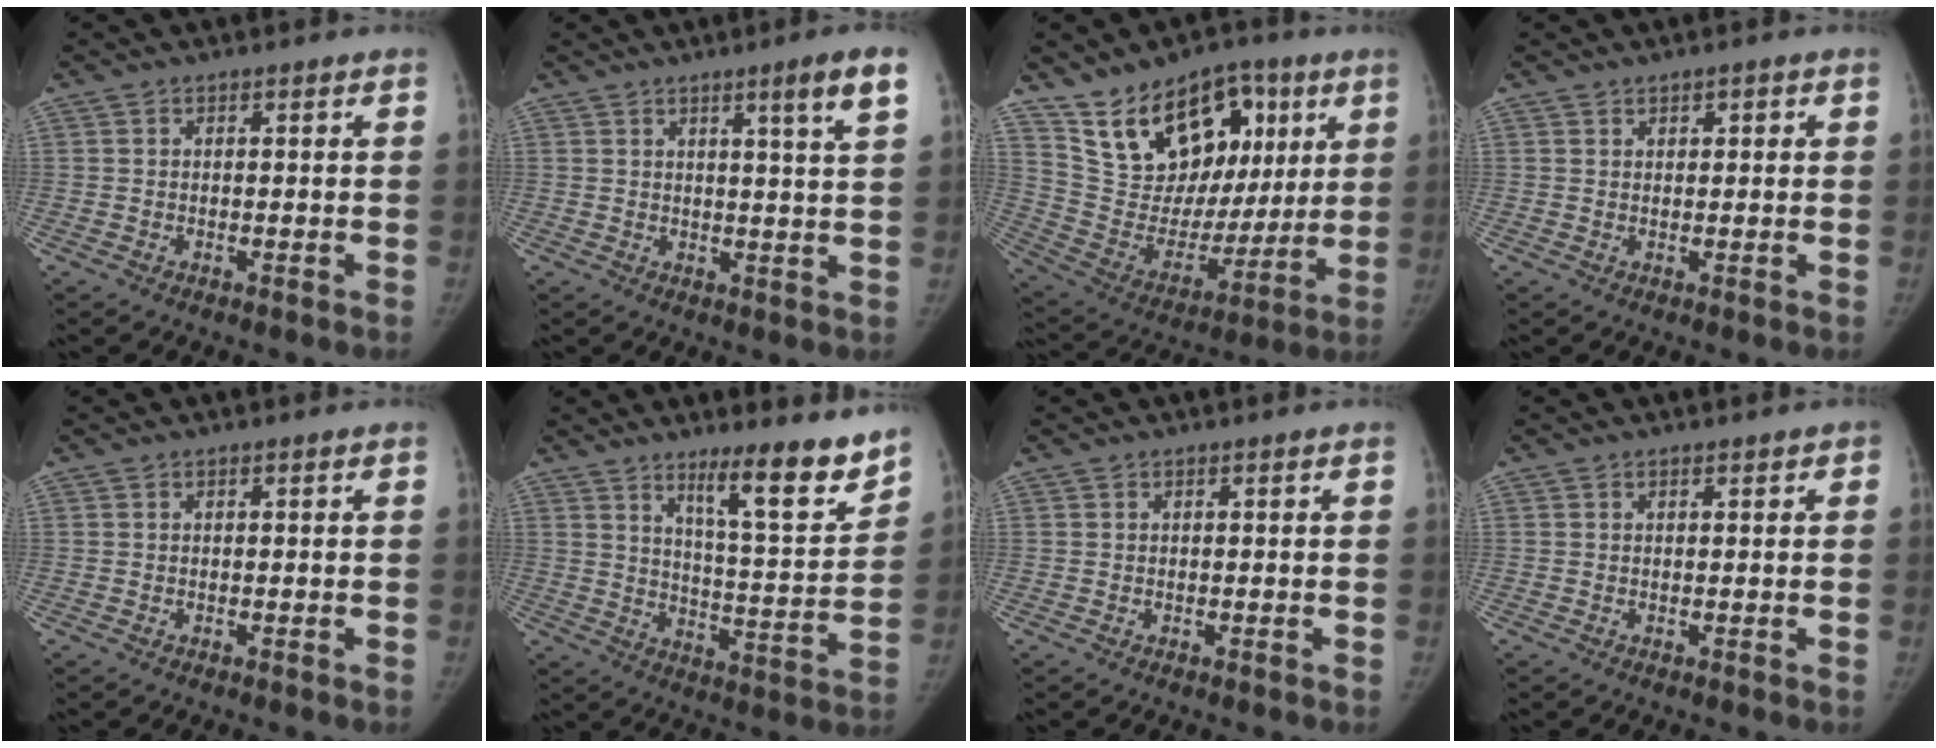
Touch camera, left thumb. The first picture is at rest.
{"total": 6.4, "force": [3.5, -0.5, 5.3], "torque": [-0.074, -0.024, 0.051]}
{"total": 22.1, "force": [11.1, 14.3, 12.6], "torque": [-0.150, -0.026, 0.203]}
{"total": 1.8, "force": [0.9, 1.1, 1.1], "torque": [-0.007, -0.002, 0.014]}
{"total": 0.0}
{"total": 14.5, "force": [10.8, 1.9, 9.5], "torque": [-0.127, -0.085, 0.180]}
{"total": 0.0}
{"total": 0.9, "force": [0.5, 0.5, 0.5], "torque": [0.000, -0.001, 0.005]}